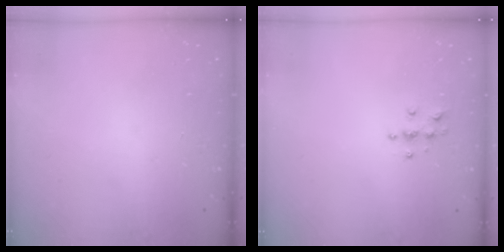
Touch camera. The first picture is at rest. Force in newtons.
{"total": 3.7, "press": 3.7, "slide": 0.4}